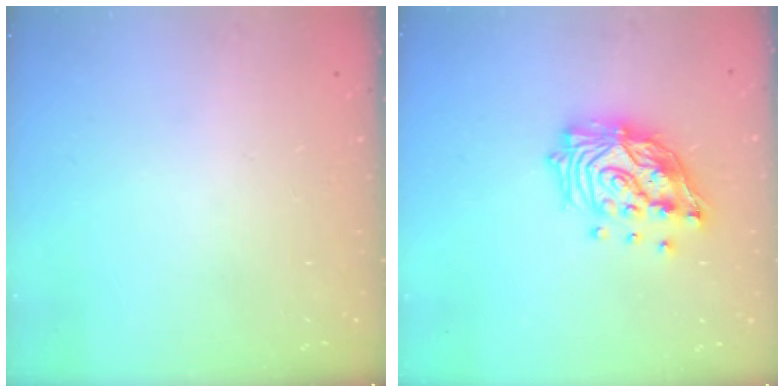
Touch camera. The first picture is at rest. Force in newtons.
{"total": 16.7, "press": 16.6, "slide": 1.1}